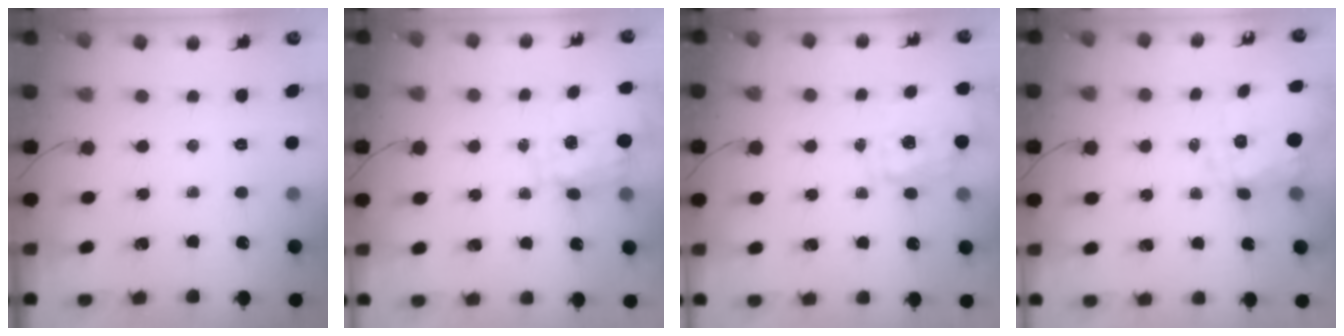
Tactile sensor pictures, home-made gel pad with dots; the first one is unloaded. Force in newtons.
{"total": 4.0, "press": 3.9, "slide": 0.9}
{"total": 1.7, "press": 1.6, "slide": 0.5}
{"total": 10.9, "press": 10.7, "slide": 2.2}